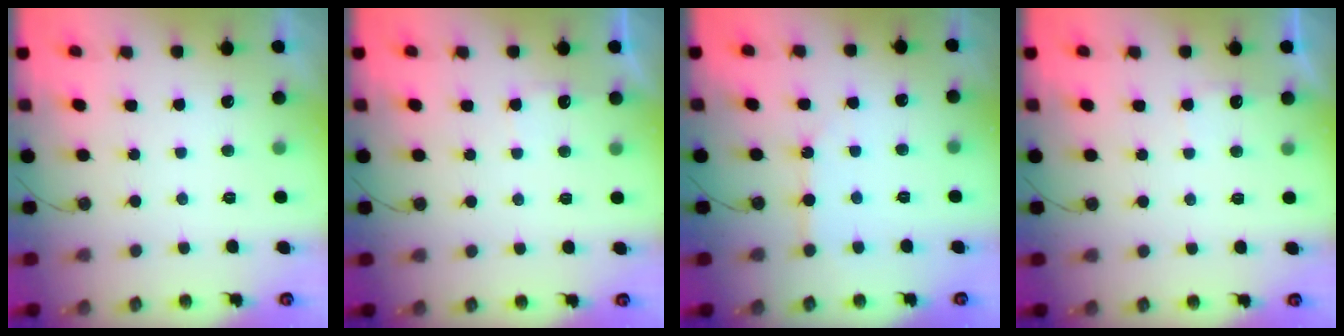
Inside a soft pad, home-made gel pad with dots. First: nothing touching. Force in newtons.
{"total": 3.1, "press": 3.1, "slide": 0.4}
{"total": 4.9, "press": 4.9, "slide": 0.4}
{"total": 3.1, "press": 3.1, "slide": 0.4}